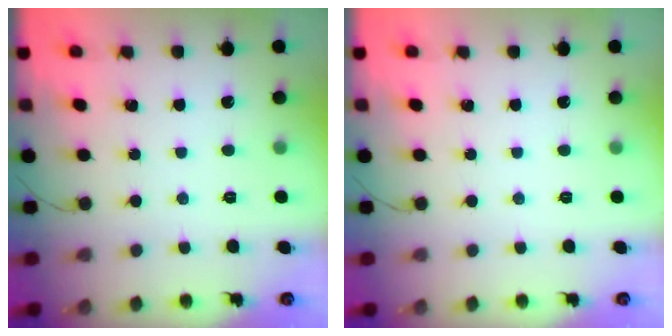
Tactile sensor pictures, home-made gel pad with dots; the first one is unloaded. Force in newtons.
{"total": 0.0}